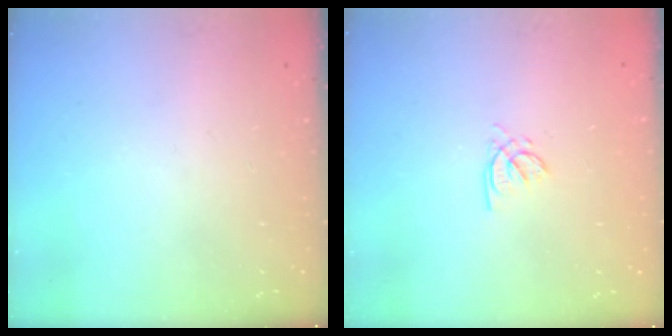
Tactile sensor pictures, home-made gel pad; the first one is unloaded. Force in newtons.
{"total": 1.5, "press": 1.5, "slide": 0.2}